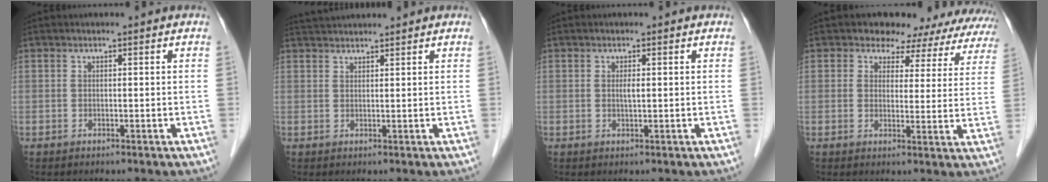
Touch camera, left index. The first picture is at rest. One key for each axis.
{"total": 3.7, "fx": 3.6, "fy": -0.1, "fz": 0.7, "tx": -0.014, "ty": 0.033, "tz": 0.068}
{"total": 1.0, "fx": 0.1, "fy": 0.1, "fz": 1.0, "tx": -0.021, "ty": -0.002, "tz": 0.001}
{"total": 13.7, "fx": 12.0, "fy": 6.3, "fz": 2.1, "tx": 0.008, "ty": -0.013, "tz": 0.094}